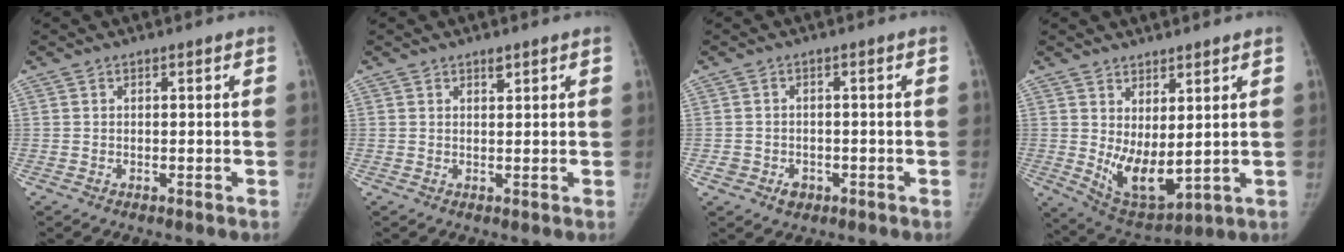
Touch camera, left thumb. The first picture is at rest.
{"total": 1.2, "force": [1.0, 0.4, 0.7], "torque": [-0.007, -0.007, 0.017]}
{"total": 3.3, "force": [-1.4, 2.7, 1.2], "torque": [-0.010, 0.010, -0.015]}
{"total": 9.7, "force": [1.7, 4.4, 8.5], "torque": [-0.129, -0.034, 0.051]}